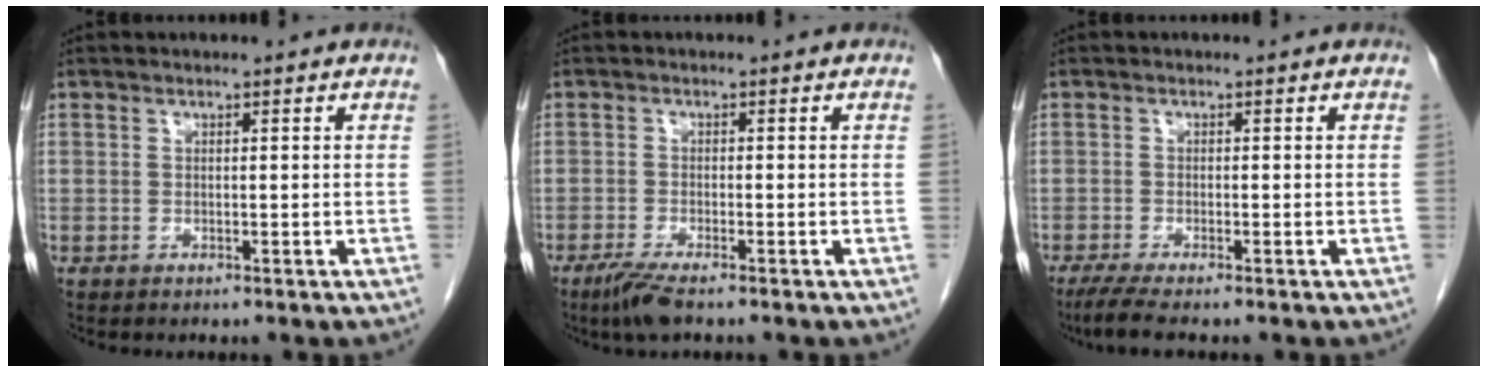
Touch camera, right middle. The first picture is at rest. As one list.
[{"total": 3.6, "force": [-2.6, 0.3, 2.4], "torque": [-0.054, -0.010, -0.052]}, {"total": 3.8, "force": [-3.0, 0.1, 2.4], "torque": [-0.049, -0.011, -0.055]}]